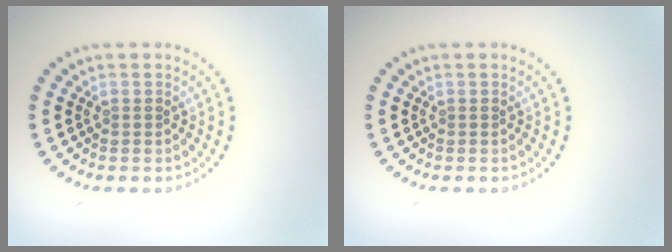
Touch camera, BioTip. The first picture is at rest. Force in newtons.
{"total": 0.0}